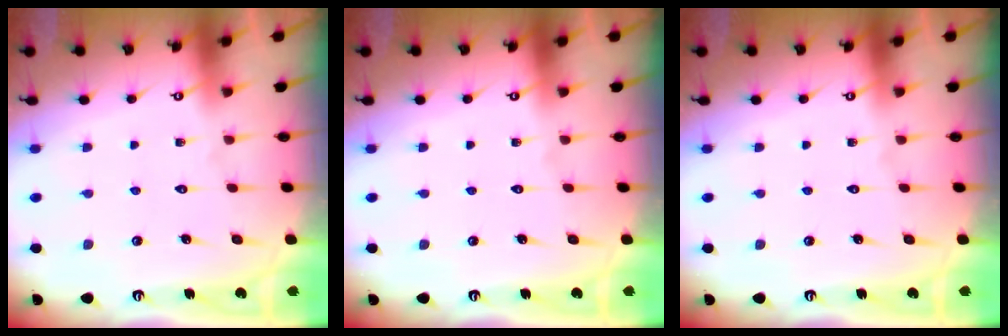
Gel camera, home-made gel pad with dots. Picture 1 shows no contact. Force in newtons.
{"total": 0.0}
{"total": 0.0}